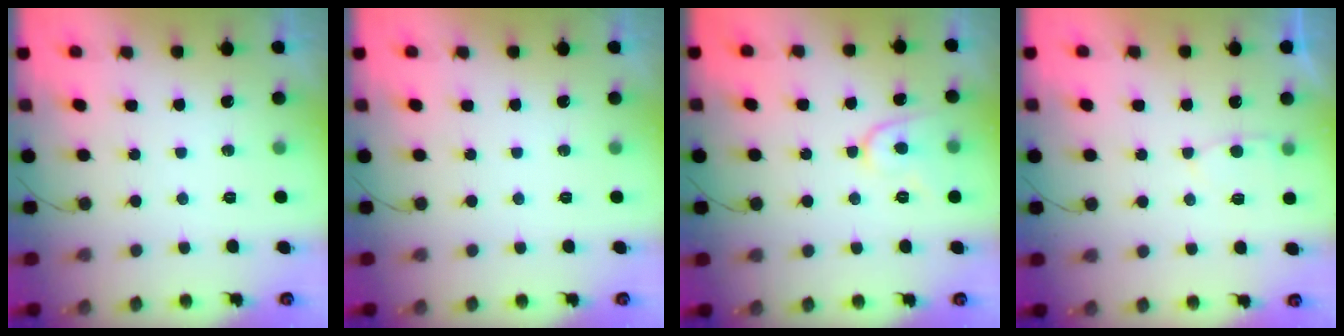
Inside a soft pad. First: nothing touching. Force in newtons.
{"total": 0.0}
{"total": 7.7, "press": 7.7, "slide": 0.7}
{"total": 3.0, "press": 3.0, "slide": 0.4}